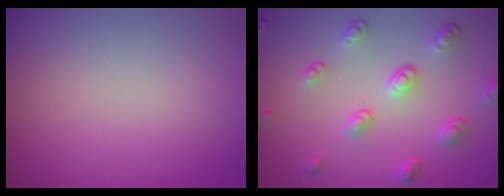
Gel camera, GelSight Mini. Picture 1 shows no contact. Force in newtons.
{"total": 3.7, "press": 2.9, "slide": 2.2}